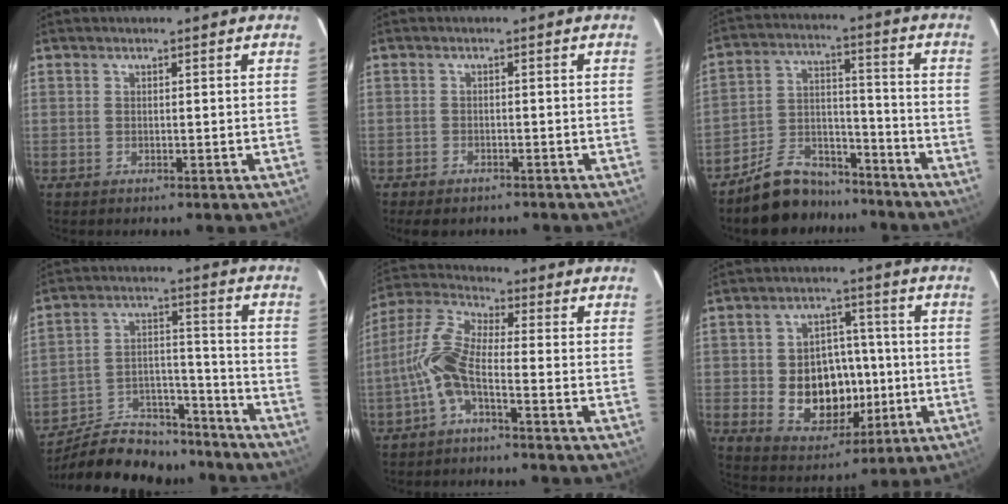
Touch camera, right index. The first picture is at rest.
{"total": 4.9, "force": [-4.0, 2.2, 1.9], "torque": [-0.049, -0.010, -0.056]}
{"total": 12.1, "force": [-10.0, 5.8, 3.6], "torque": [-0.080, 0.043, -0.154]}
{"total": 20.8, "force": [-17.8, 8.0, 7.3], "torque": [-0.143, 0.036, -0.261]}
{"total": 8.0, "force": [-2.9, 1.9, 7.2], "torque": [-0.169, 0.014, -0.062]}
{"total": 13.3, "force": [-2.0, 10.2, 8.4], "torque": [-0.170, 0.011, -0.006]}